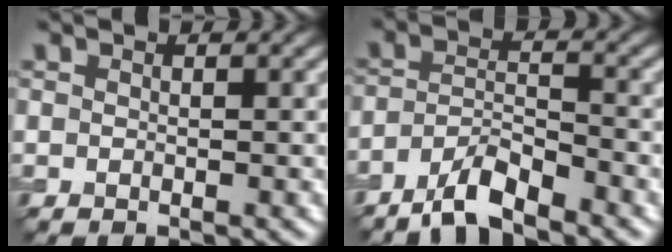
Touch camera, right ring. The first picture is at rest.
{"total": 4.4, "force": [-3.6, 0.9, 2.4], "torque": [-0.044, 0.004, -0.074]}